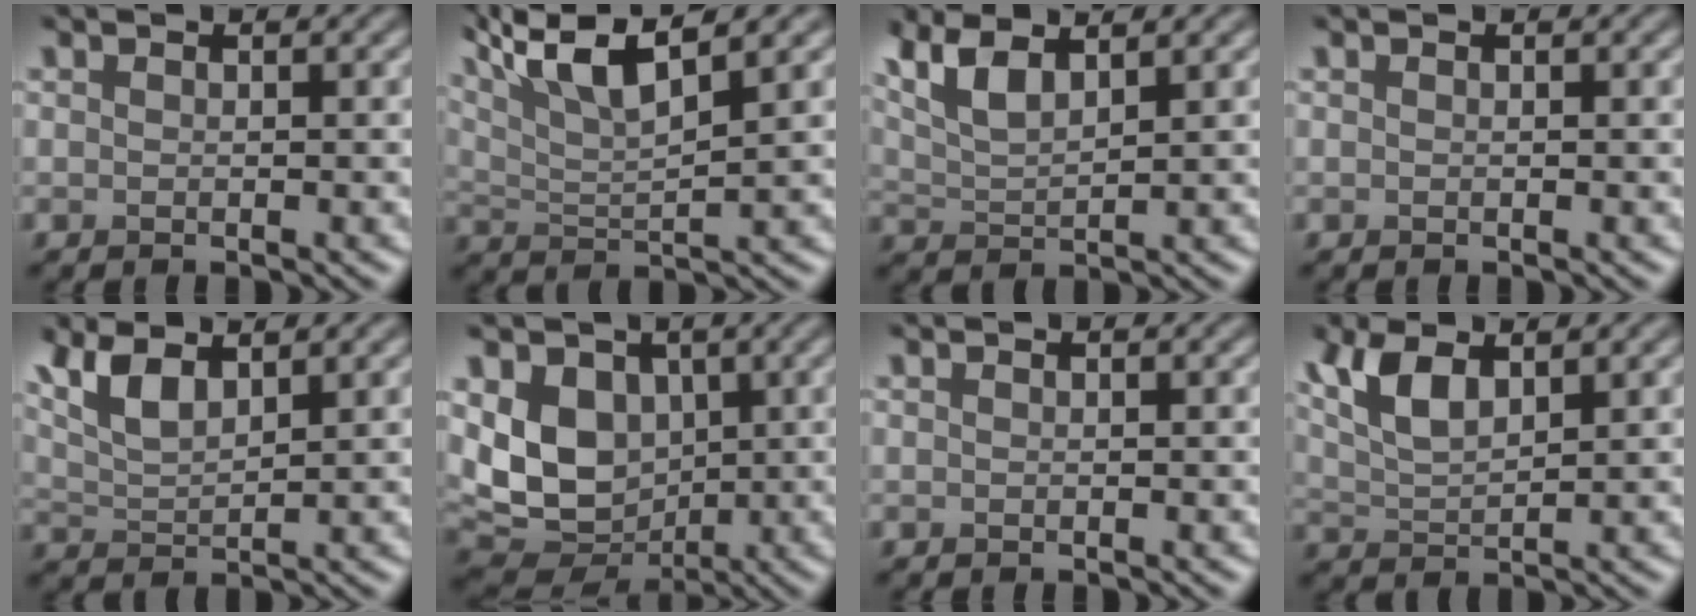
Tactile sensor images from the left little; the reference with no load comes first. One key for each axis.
{"total": 7.6, "fx": 5.1, "fy": 1.8, "fz": 5.4, "tx": -0.101, "ty": 0.019, "tz": 0.090}
{"total": 4.6, "fx": 3.1, "fy": 1.4, "fz": 3.1, "tx": -0.074, "ty": 0.008, "tz": 0.064}
{"total": 0.0}
{"total": 4.3, "fx": 2.9, "fy": 1.5, "fz": 2.8, "tx": -0.071, "ty": 0.004, "tz": 0.060}
{"total": 8.0, "fx": 0.9, "fy": 6.1, "fz": 5.0, "tx": -0.103, "ty": -0.016, "tz": 0.018}
{"total": 0.0}
{"total": 4.5, "fx": 2.5, "fy": 1.8, "fz": 3.3, "tx": -0.079, "ty": 0.004, "tz": 0.052}